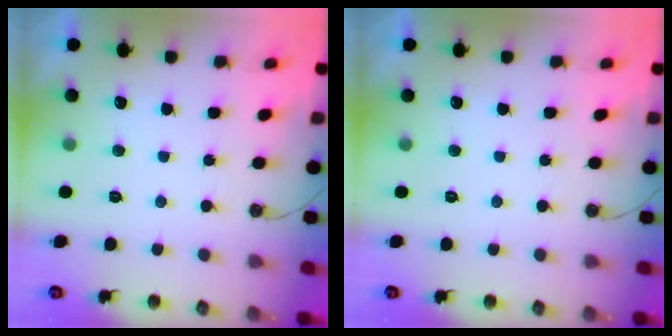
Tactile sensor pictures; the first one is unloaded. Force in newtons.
{"total": 0.0}